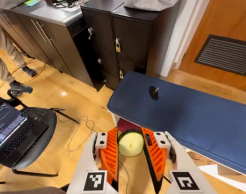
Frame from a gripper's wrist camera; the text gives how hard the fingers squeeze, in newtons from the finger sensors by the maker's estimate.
{"total": 10.9, "left": 10.8, "right": 10.9}